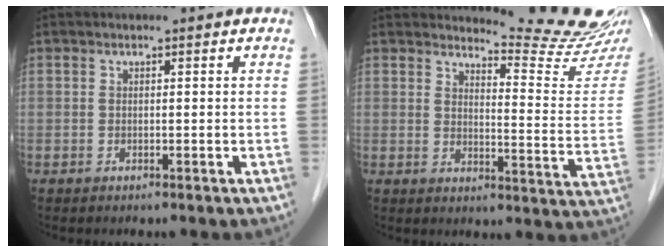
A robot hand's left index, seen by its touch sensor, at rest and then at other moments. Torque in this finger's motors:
{"motor_torque": [0.68, -0.81, 0.10, 0.00]}